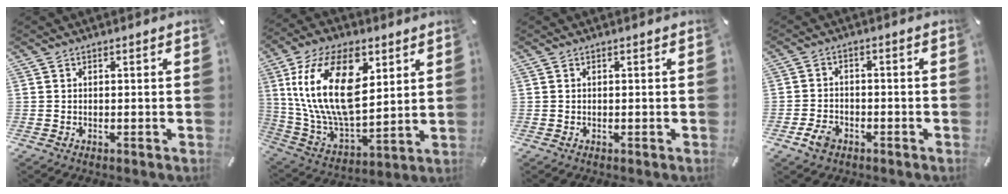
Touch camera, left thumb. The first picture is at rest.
{"total": 22.2, "force": [7.4, 12.8, 16.5], "torque": [-0.354, -0.021, 0.124]}
{"total": 0.0}
{"total": 4.9, "force": [-2.7, 3.3, 2.4], "torque": [-0.055, 0.009, -0.052]}